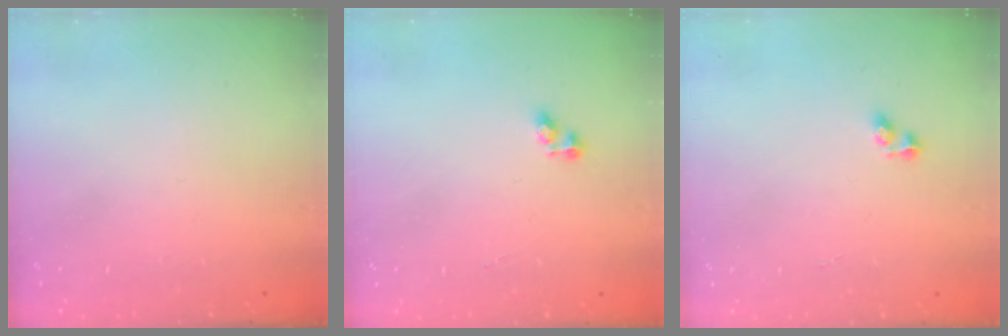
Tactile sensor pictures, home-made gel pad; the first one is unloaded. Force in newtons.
{"total": 3.0, "press": 2.9, "slide": 0.6}
{"total": 2.5, "press": 2.2, "slide": 1.3}